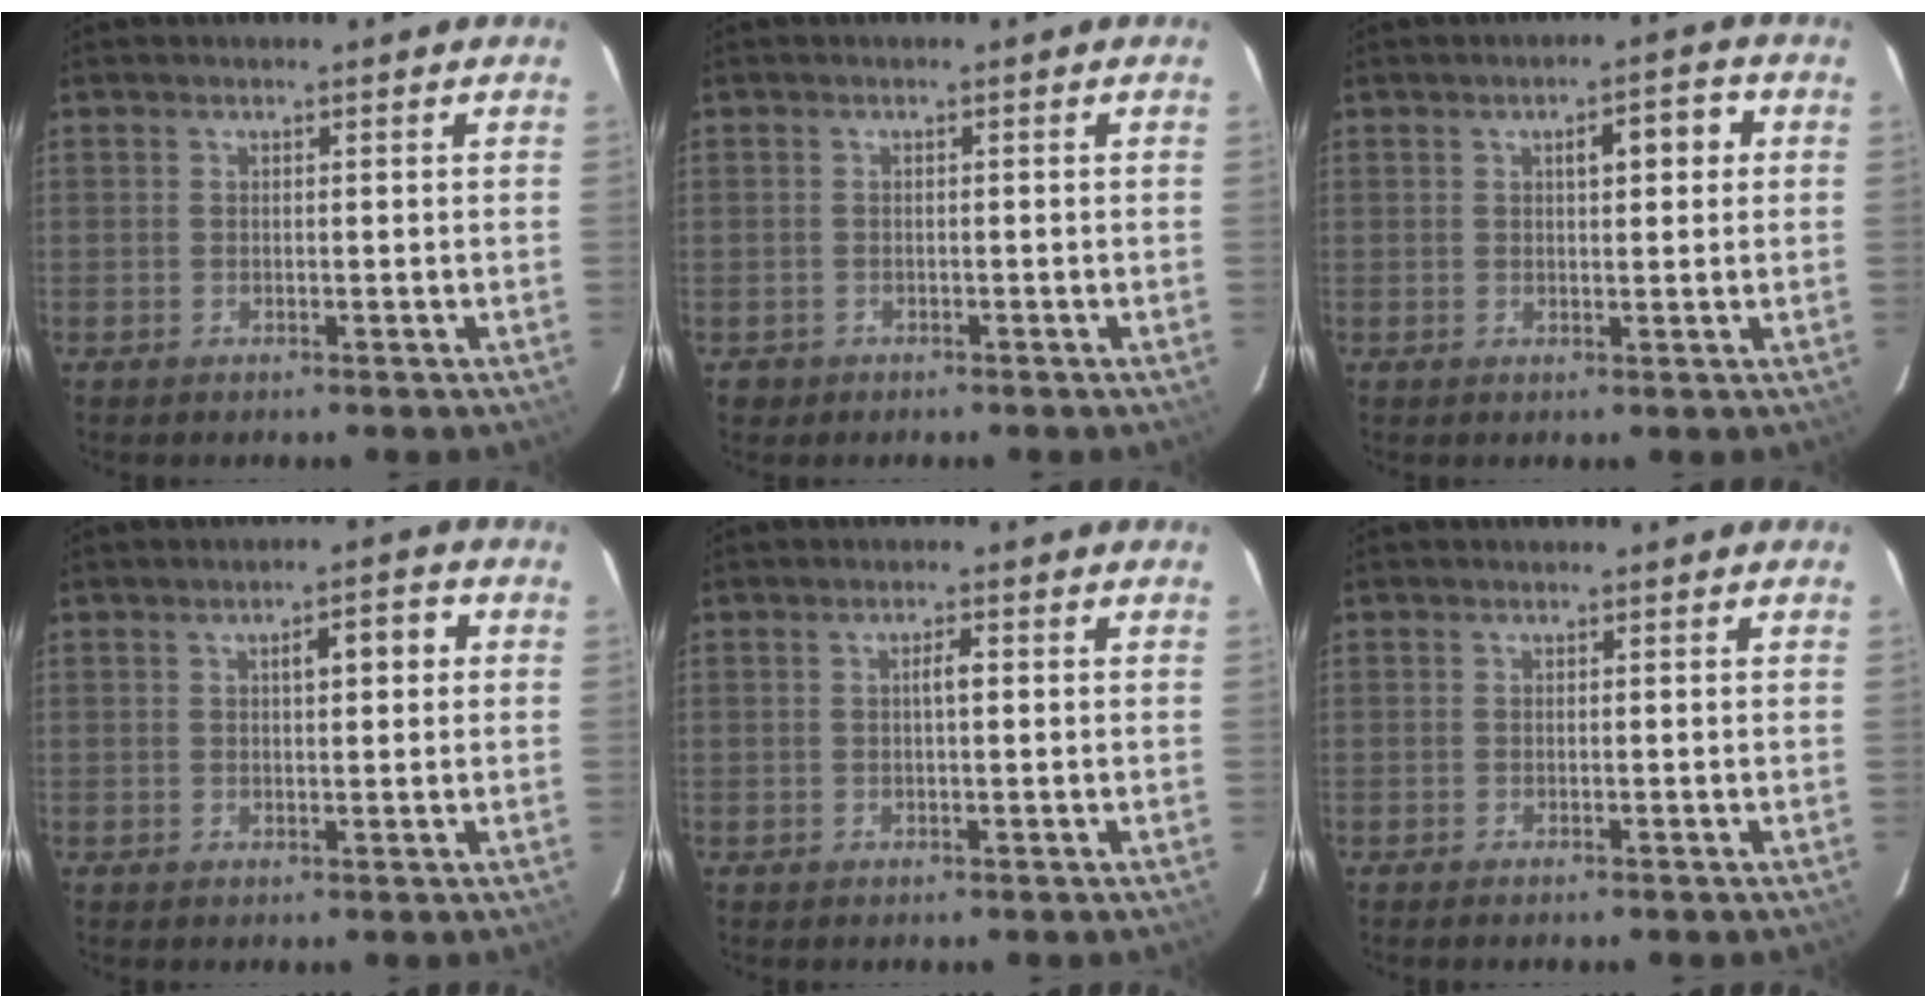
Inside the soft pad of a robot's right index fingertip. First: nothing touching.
{"total": 1.4, "force": [-0.6, 1.3, -0.2], "torque": [-0.009, 0.004, -0.009]}
{"total": 4.7, "force": [1.3, 1.4, 4.2], "torque": [-0.064, 0.017, 0.019]}
{"total": 4.3, "force": [1.1, 1.2, 4.0], "torque": [-0.062, 0.017, 0.015]}
{"total": 1.7, "force": [0.2, 0.3, 1.6], "torque": [-0.028, 0.005, 0.002]}
{"total": 0.8, "force": [-0.7, 0.0, 0.4], "torque": [-0.009, -0.002, -0.009]}